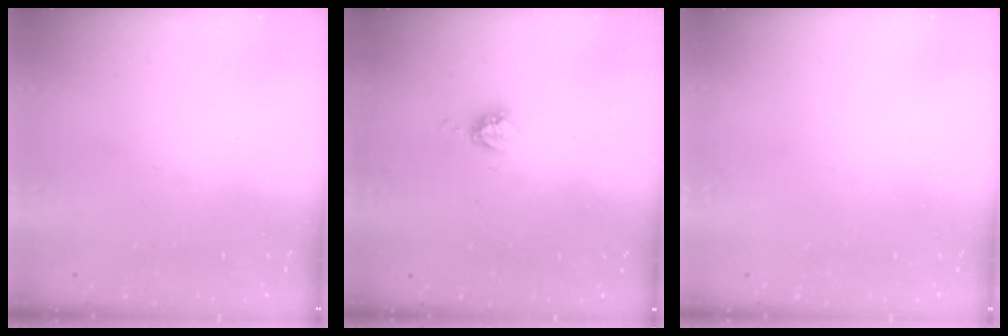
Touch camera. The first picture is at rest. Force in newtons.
{"total": 4.4, "press": 4.4, "slide": 0.1}
{"total": 0.0}